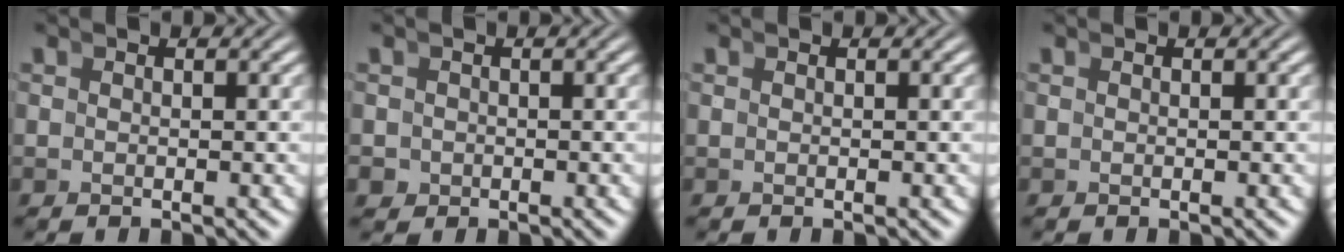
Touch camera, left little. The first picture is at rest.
{"total": 1.8, "force": [-0.8, 1.5, 0.2], "torque": [-0.008, -0.016, -0.009]}
{"total": 0.0}
{"total": 0.0}